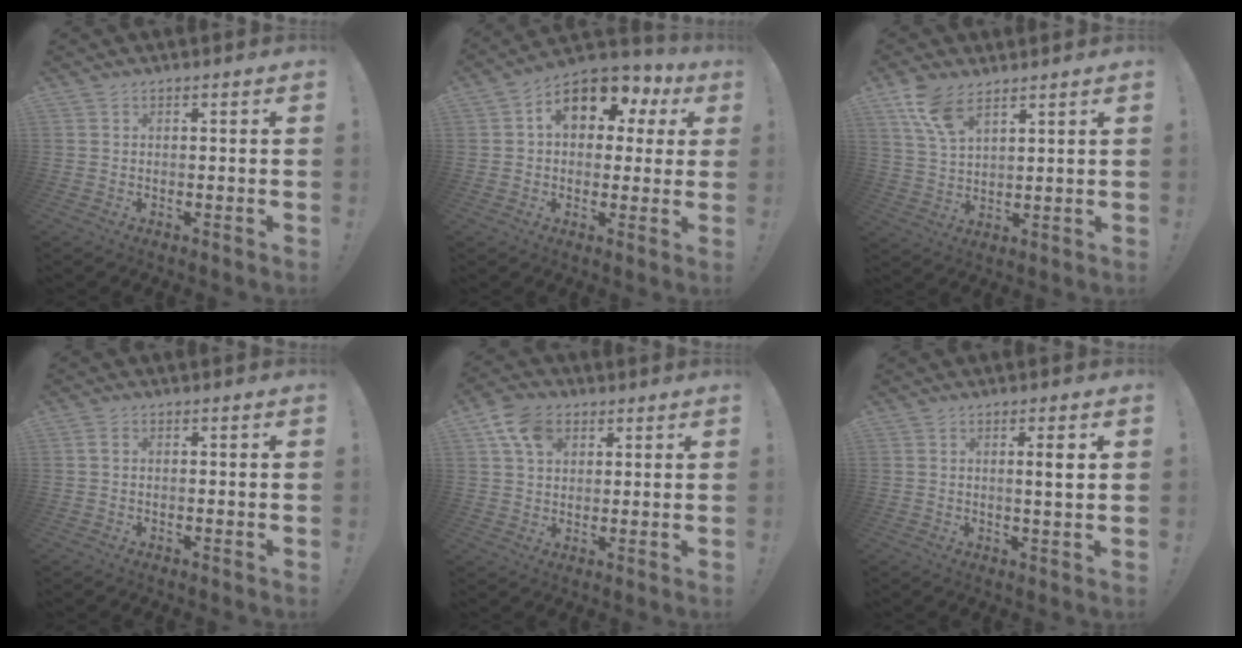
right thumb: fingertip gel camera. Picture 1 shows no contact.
{"total": 12.6, "force": [4.6, 8.1, 8.4], "torque": [-0.120, -0.014, 0.080]}
{"total": 9.6, "force": [6.6, 4.1, 5.6], "torque": [-0.100, -0.030, 0.125]}
{"total": 1.1, "force": [0.0, 0.8, 0.8], "torque": [-0.018, 0.005, 0.000]}
{"total": 10.6, "force": [4.8, 7.6, 5.6], "torque": [-0.092, -0.007, 0.095]}
{"total": 4.1, "force": [1.1, -0.1, 3.9], "torque": [-0.061, -0.008, 0.011]}